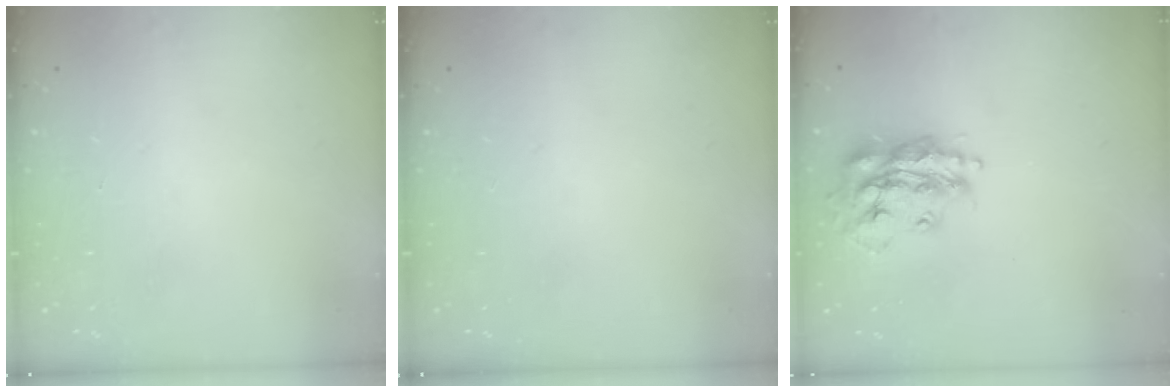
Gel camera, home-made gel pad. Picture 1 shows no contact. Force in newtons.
{"total": 0.0}
{"total": 17.0, "press": 16.9, "slide": 1.4}